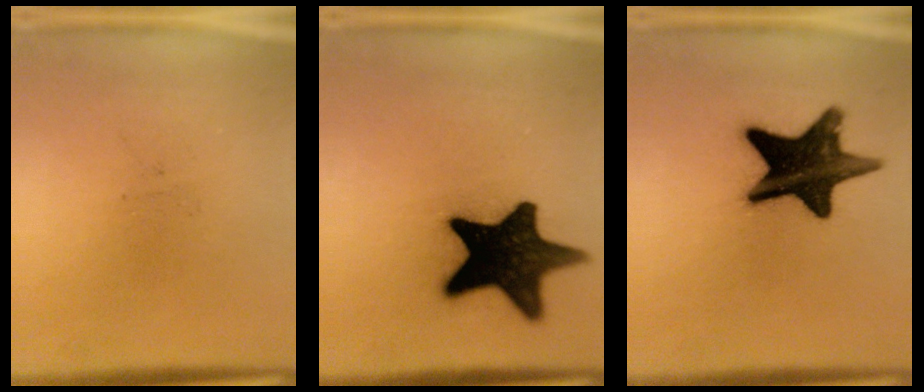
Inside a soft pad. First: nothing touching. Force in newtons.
{"total": 18.4}
{"total": 16.8}